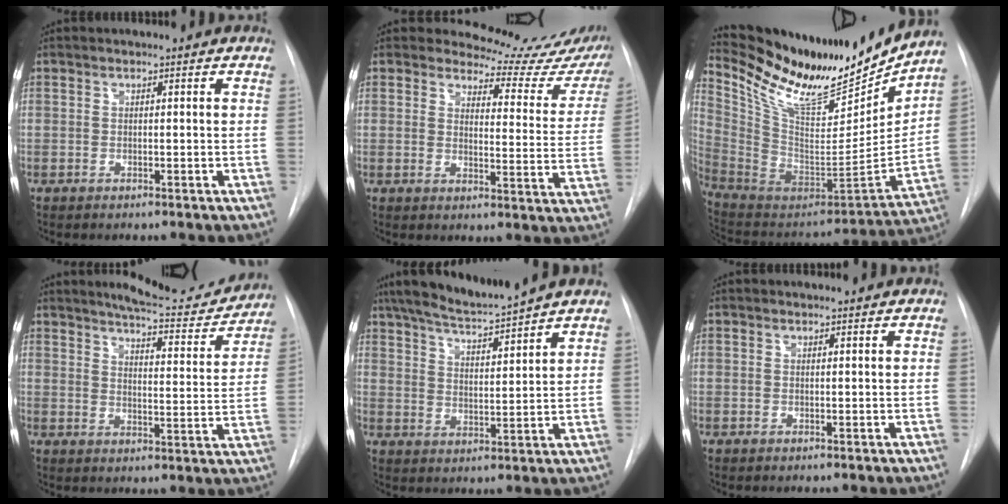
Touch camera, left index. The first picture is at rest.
{"total": 15.0, "force": [14.6, 3.3, 1.3], "torque": [0.015, -0.091, 0.140]}
{"total": 23.5, "force": [21.0, 4.1, 9.7], "torque": [-0.178, -0.059, 0.346]}
{"total": 14.2, "force": [13.3, 2.3, 4.3], "torque": [-0.051, -0.029, 0.162]}
{"total": 10.2, "force": [9.3, -0.6, 4.3], "torque": [-0.072, 0.002, 0.156]}
{"total": 1.4, "force": [1.4, 0.2, 0.2], "torque": [-0.009, 0.012, 0.018]}